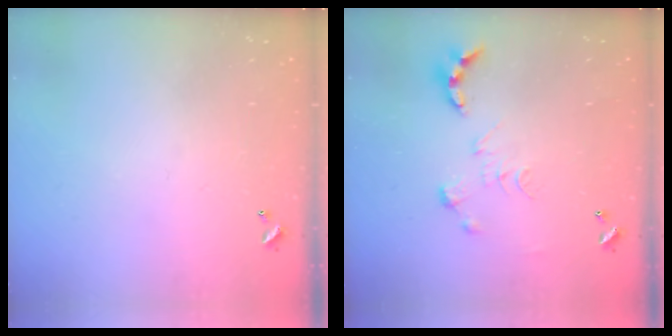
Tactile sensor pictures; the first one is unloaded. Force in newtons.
{"total": 0.0}